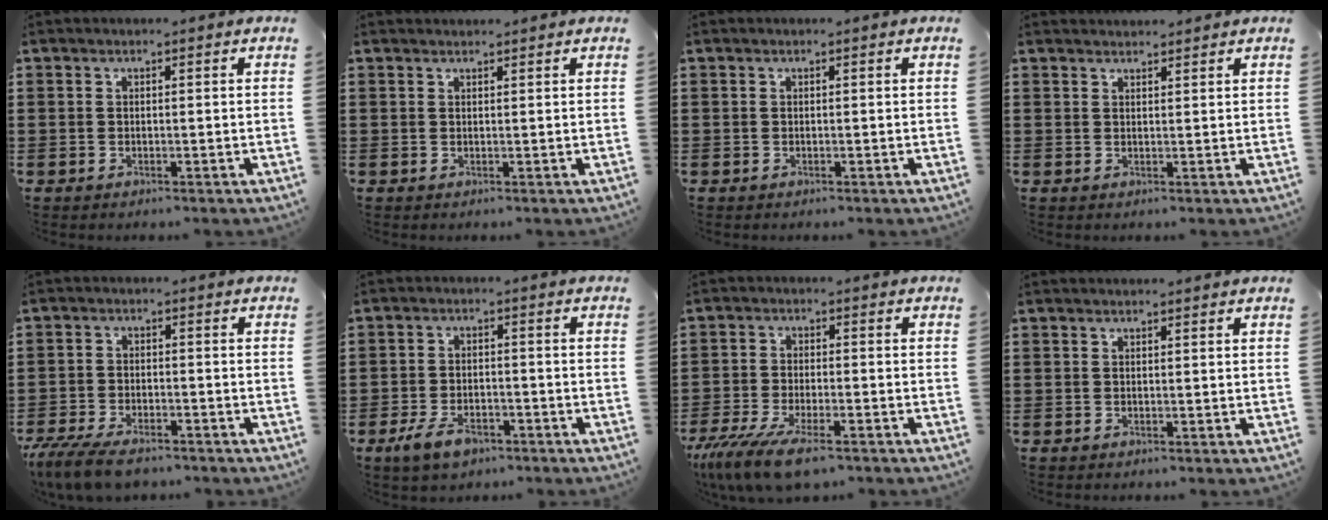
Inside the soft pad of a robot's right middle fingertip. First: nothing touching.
{"total": 0.9, "force": [0.9, 0.2, 0.0], "torque": [0.006, -0.003, 0.016]}
{"total": 0.0}
{"total": 1.6, "force": [1.6, 0.3, 0.0], "torque": [-0.003, 0.002, 0.030]}
{"total": 6.0, "force": [-5.0, 1.8, 2.8], "torque": [-0.069, -0.003, -0.098]}
{"total": 4.6, "force": [-2.9, 2.4, 2.6], "torque": [-0.055, 0.005, -0.058]}
{"total": 8.5, "force": [-6.0, 2.2, 5.5], "torque": [-0.123, -0.008, -0.115]}
{"total": 0.0}